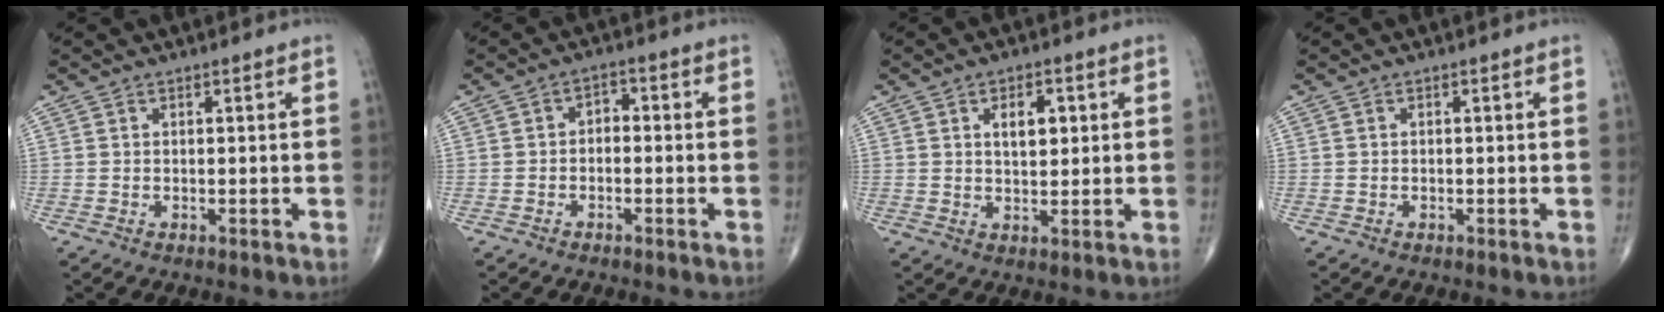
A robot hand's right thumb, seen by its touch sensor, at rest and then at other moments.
{"total": 2.5, "force": [-0.5, 1.7, 1.7], "torque": [-0.014, 0.017, -0.019]}
{"total": 5.2, "force": [1.7, 2.9, 4.0], "torque": [-0.046, -0.007, 0.025]}
{"total": 0.0}